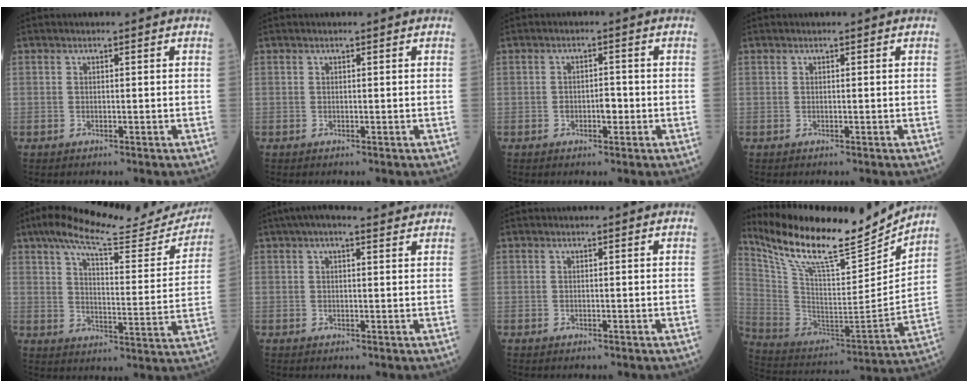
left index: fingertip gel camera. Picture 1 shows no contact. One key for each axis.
{"total": 0.0}
{"total": 2.3, "fx": -0.7, "fy": 1.1, "fz": 1.8, "tx": -0.025, "ty": 0.005, "tz": -0.010}
{"total": 0.0}
{"total": 19.6, "fx": 17.7, "fy": 3.1, "fz": 7.8, "tx": -0.120, "ty": -0.013, "tz": 0.235}
{"total": 7.0, "fx": 5.7, "fy": 1.5, "fz": 3.8, "tx": -0.064, "ty": 0.040, "tz": 0.081}
{"total": 0.0}
{"total": 20.9, "fx": 18.1, "fy": 2.9, "fz": 10.0, "tx": -0.192, "ty": -0.017, "tz": 0.310}